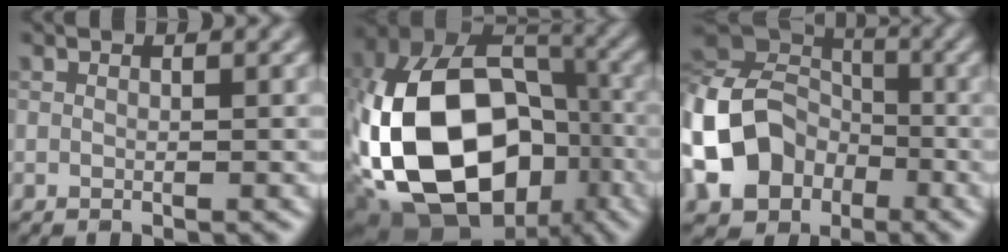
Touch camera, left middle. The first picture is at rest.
{"total": 17.6, "force": [-3.8, 12.2, 12.1], "torque": [-0.233, -0.003, -0.060]}
{"total": 12.2, "force": [-4.1, 9.7, 6.1], "torque": [-0.129, -0.012, -0.096]}